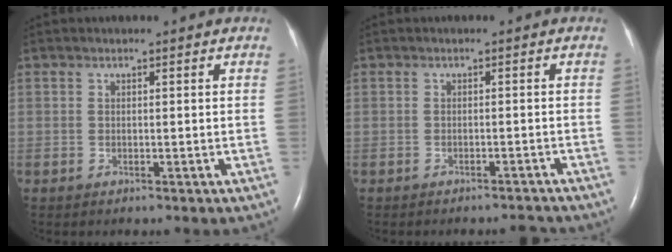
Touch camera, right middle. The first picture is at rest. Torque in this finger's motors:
{"motor_torque": [0.12, -0.13, 0.01, 0.01]}